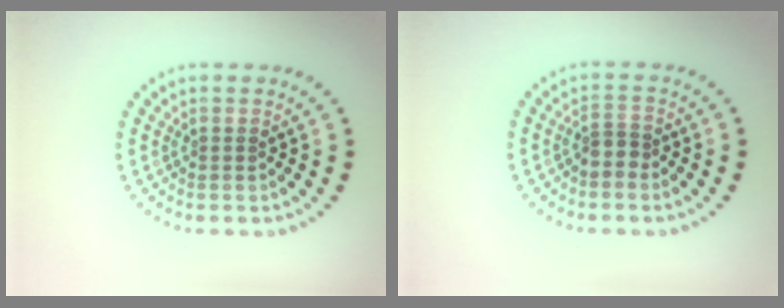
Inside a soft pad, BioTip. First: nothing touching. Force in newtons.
{"total": 1.7, "press": 1.3, "slide": 1.2}